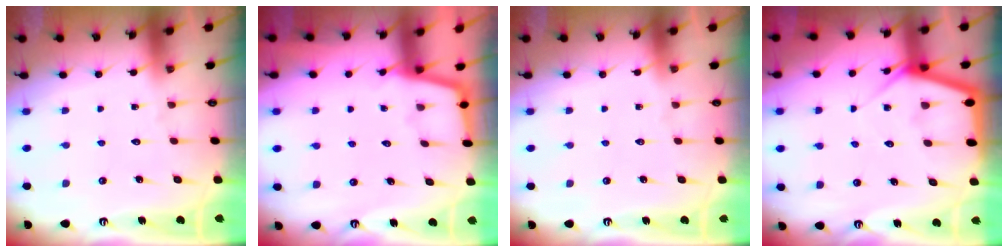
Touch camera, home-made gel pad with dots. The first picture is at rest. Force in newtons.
{"total": 2.1, "press": 2.1, "slide": 0.4}
{"total": 0.0}
{"total": 6.6, "press": 6.6, "slide": 0.4}